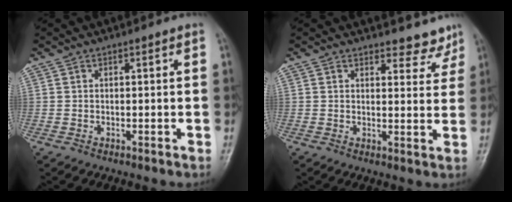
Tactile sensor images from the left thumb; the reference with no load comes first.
{"total": 5.6, "force": [5.0, 2.3, 0.6], "torque": [0.022, -0.037, 0.050]}